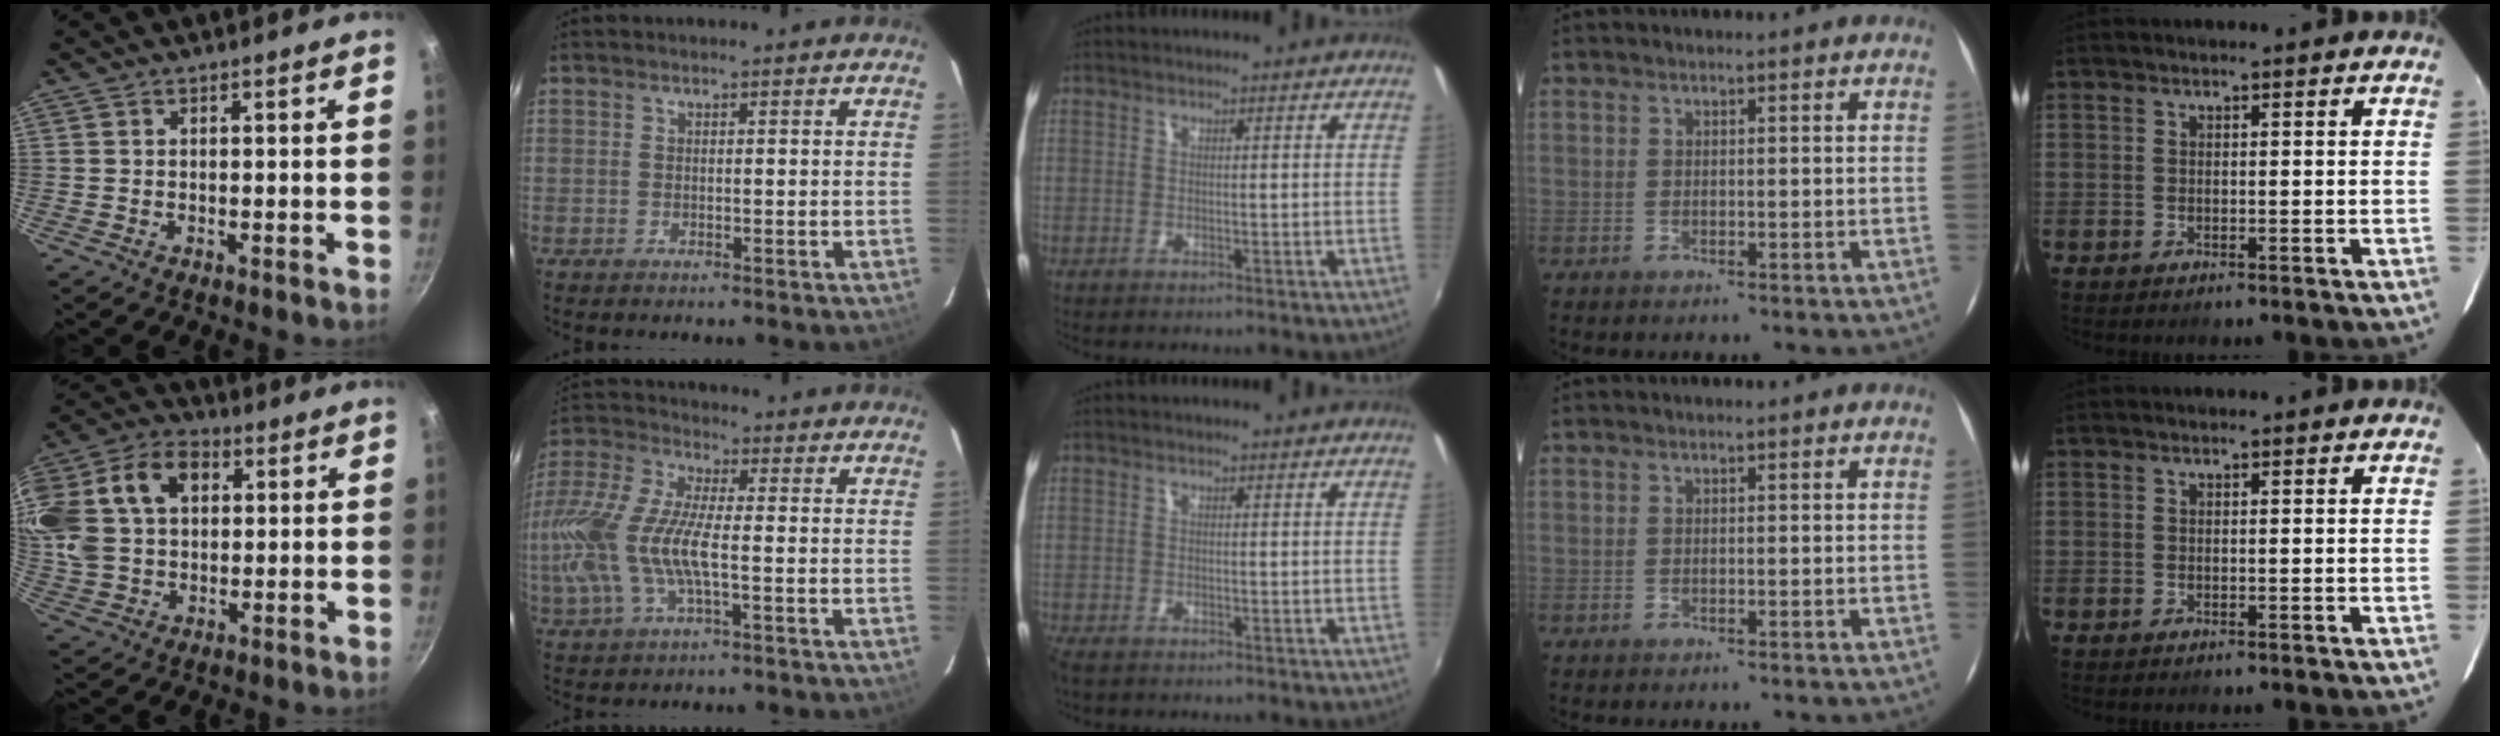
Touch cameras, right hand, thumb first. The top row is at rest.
{"thumb": {"total": 25.3, "force": [6.6, 18.1, 16.4], "torque": [-0.369, 0.043, 0.110]}, "index": {"total": 17.3, "force": [-2.4, 6.0, 16.0], "torque": [-0.339, -0.002, -0.051]}, "middle": {"total": 2.0, "force": [-1.5, 0.9, 0.9], "torque": [-0.021, -0.011, -0.026]}}